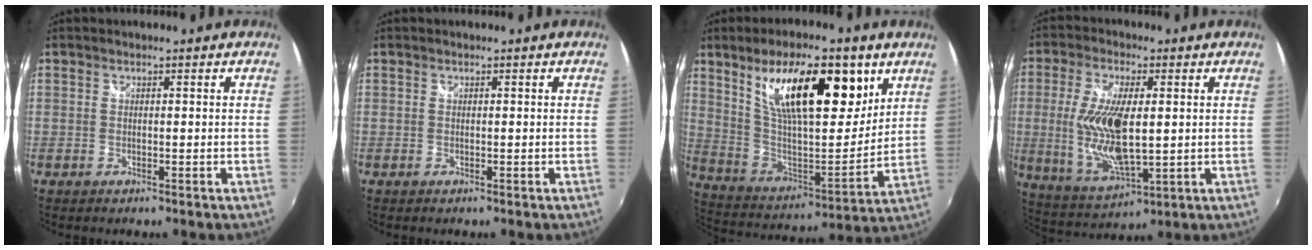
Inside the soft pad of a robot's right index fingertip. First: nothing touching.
{"total": 0.0}
{"total": 22.8, "force": [11.3, 8.6, 17.9], "torque": [-0.299, 0.006, 0.201]}
{"total": 14.3, "force": [0.3, 5.6, 13.1], "torque": [-0.260, -0.013, 0.017]}